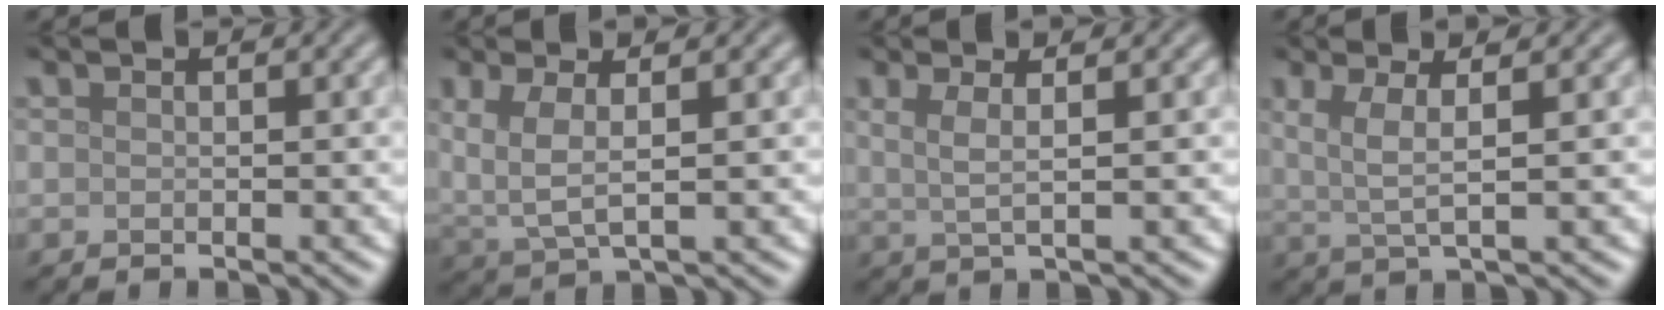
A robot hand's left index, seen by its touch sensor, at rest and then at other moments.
{"total": 3.6, "force": [1.0, 1.3, 3.2], "torque": [-0.075, -0.004, 0.020]}
{"total": 2.4, "force": [0.7, 0.7, 2.2], "torque": [-0.040, 0.000, 0.011]}
{"total": 3.0, "force": [0.9, 0.6, 2.8], "torque": [-0.057, -0.002, 0.019]}